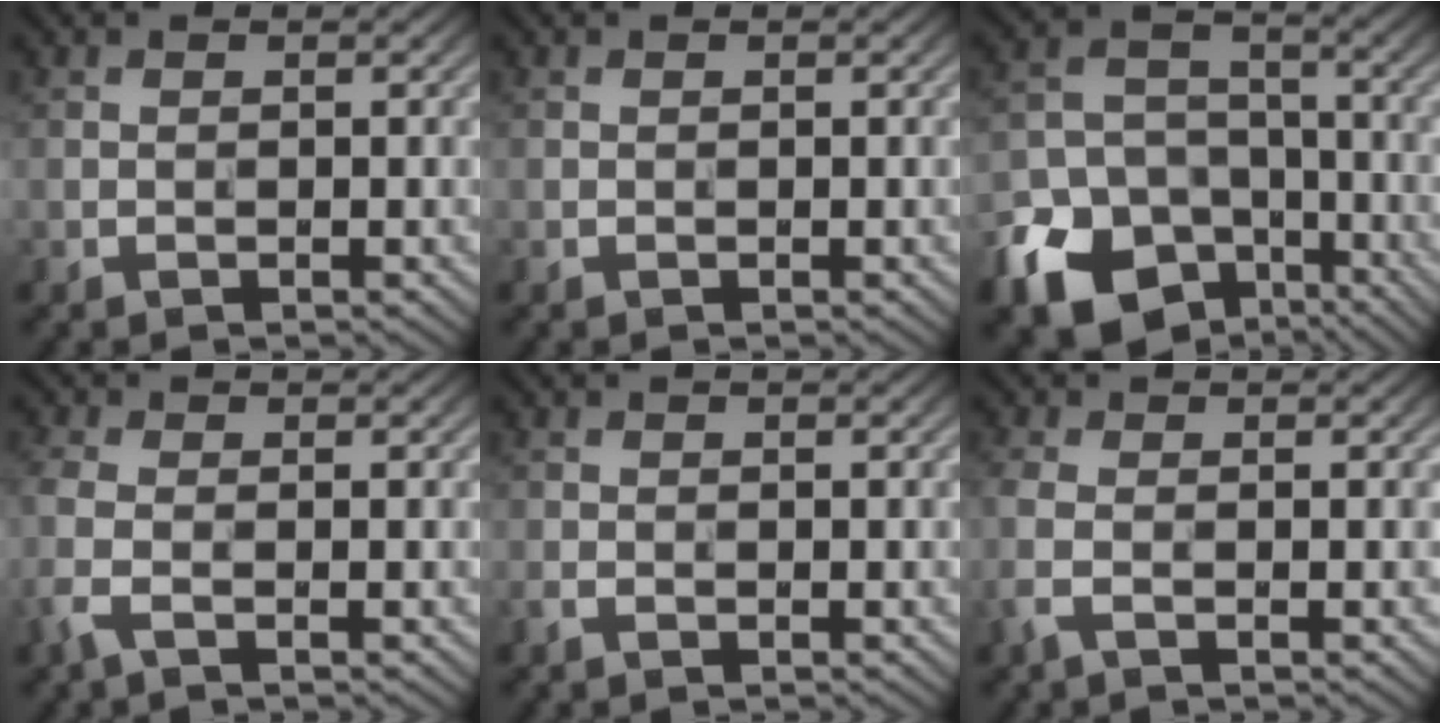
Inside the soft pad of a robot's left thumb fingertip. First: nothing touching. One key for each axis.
{"total": 0.0}
{"total": 14.0, "fx": -8.0, "fy": 9.5, "fz": 6.4, "tx": -0.162, "ty": -0.032, "tz": -0.144}
{"total": 3.0, "fx": -1.2, "fy": 1.0, "fz": 2.5, "tx": -0.076, "ty": -0.002, "tz": -0.040}
{"total": 0.6, "fx": -0.5, "fy": 0.1, "fz": 0.4, "tx": -0.012, "ty": -0.001, "tz": -0.012}
{"total": 2.3, "fx": -0.8, "fy": 0.7, "fz": 2.0, "tx": -0.061, "ty": -0.001, "tz": -0.028}